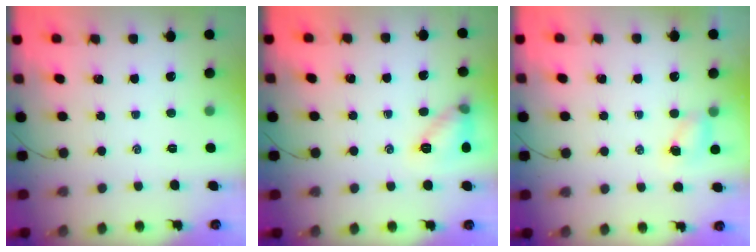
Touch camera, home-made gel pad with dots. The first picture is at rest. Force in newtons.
{"total": 9.4, "press": 9.3, "slide": 0.9}
{"total": 4.0, "press": 4.0, "slide": 0.7}